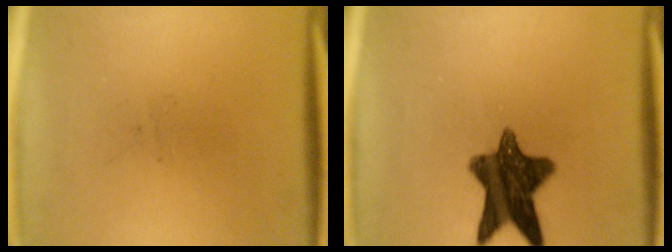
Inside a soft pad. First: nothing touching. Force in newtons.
{"total": 11.5}